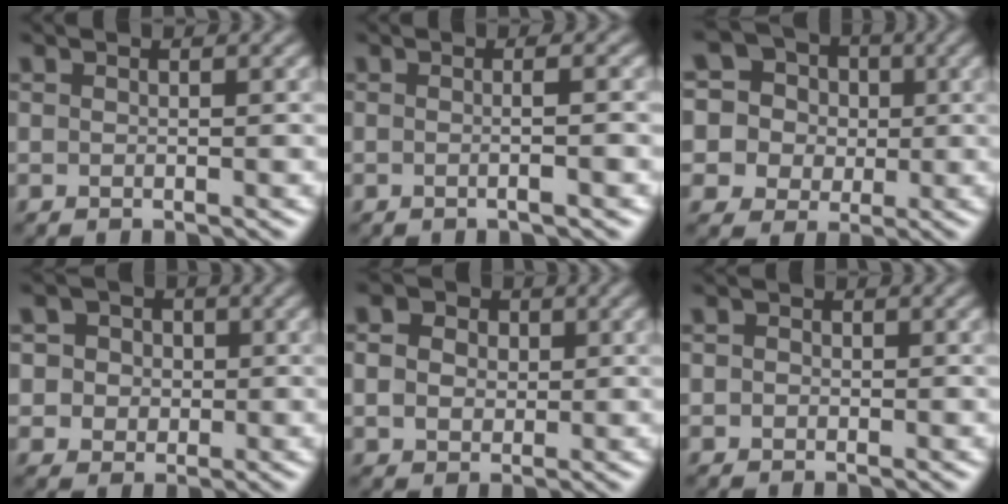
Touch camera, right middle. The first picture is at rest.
{"total": 2.7, "force": [0.0, 1.1, 2.5], "torque": [-0.006, -0.002, -0.020]}
{"total": 8.6, "force": [2.0, 8.0, 2.6], "torque": [-0.081, 0.034, 0.021]}
{"total": 5.5, "force": [1.7, 4.8, 2.2], "torque": [-0.033, 0.024, 0.009]}
{"total": 6.1, "force": [2.1, 4.8, 3.1], "torque": [-0.068, 0.025, 0.015]}
{"total": 1.2, "force": [0.2, 1.1, 0.5], "torque": [0.001, -0.001, -0.011]}